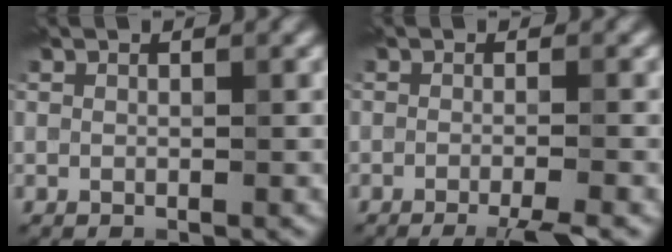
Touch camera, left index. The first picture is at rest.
{"total": 3.1, "force": [-1.8, 0.6, 2.4], "torque": [-0.028, -0.007, -0.036]}